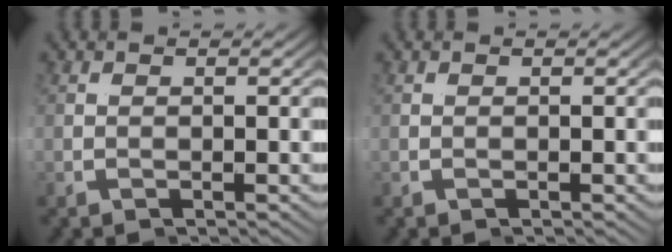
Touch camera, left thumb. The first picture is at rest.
{"total": 0.0}